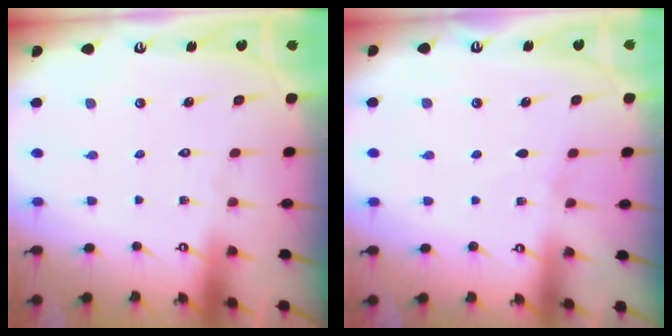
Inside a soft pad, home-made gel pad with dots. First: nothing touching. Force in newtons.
{"total": 5.0, "press": 4.4, "slide": 2.5}